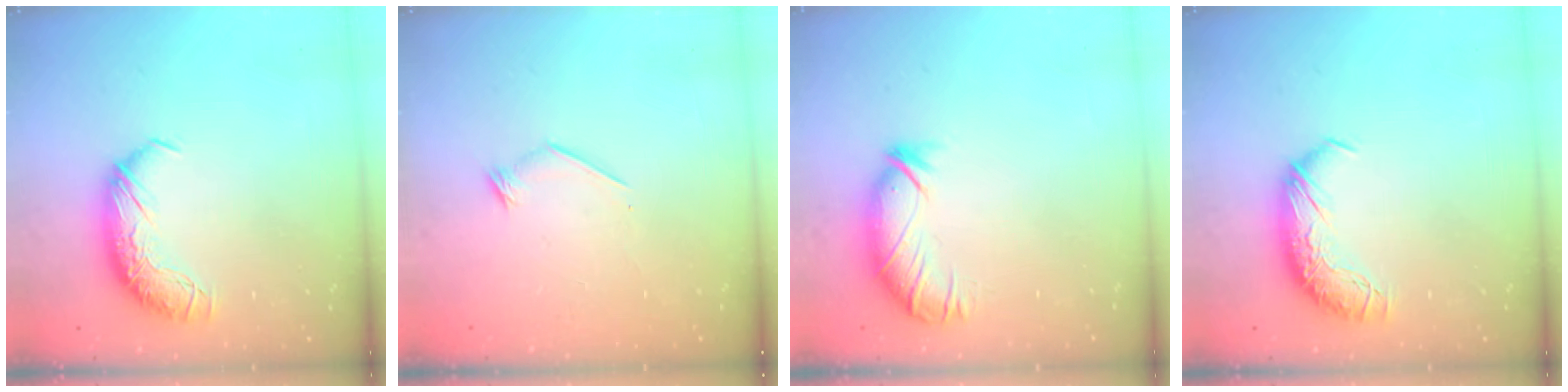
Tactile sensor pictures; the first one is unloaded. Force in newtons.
{"total": 7.0, "press": 6.9, "slide": 0.7}
{"total": 2.8, "press": 2.6, "slide": 0.9}
{"total": 0.0}